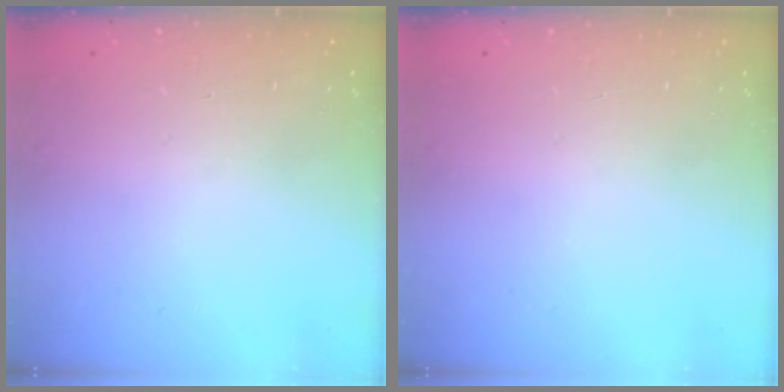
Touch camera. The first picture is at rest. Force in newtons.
{"total": 0.0}